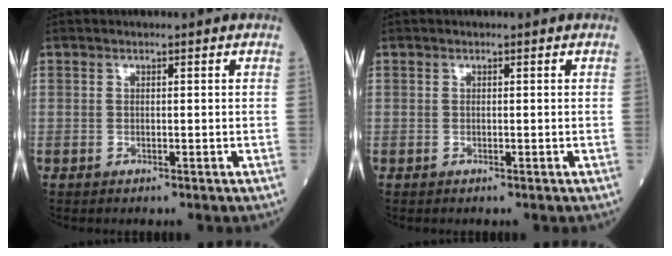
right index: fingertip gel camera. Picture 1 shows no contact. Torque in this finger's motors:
{"motor_torque": [0.01, 0.00, -0.02, -0.01]}